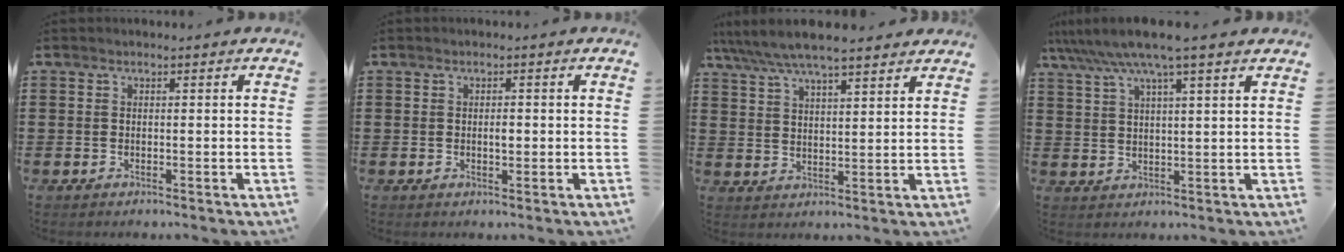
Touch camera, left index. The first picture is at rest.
{"total": 1.2, "force": [0.0, 0.6, 1.1], "torque": [-0.022, 0.004, -0.001]}
{"total": 6.2, "force": [5.5, 0.9, 2.8], "torque": [-0.074, -0.019, 0.096]}
{"total": 7.0, "force": [5.4, 0.1, 4.5], "torque": [-0.103, -0.018, 0.093]}